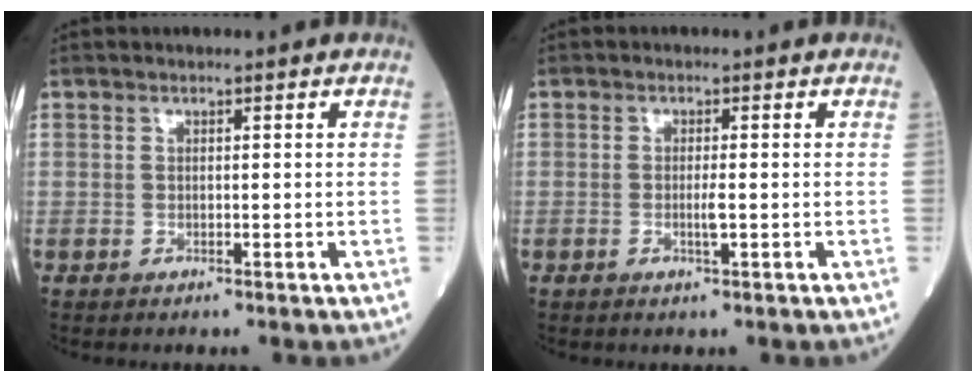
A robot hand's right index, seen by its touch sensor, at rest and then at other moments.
{"total": 1.7, "force": [-0.4, -0.1, 1.7], "torque": [-0.035, -0.003, -0.008]}